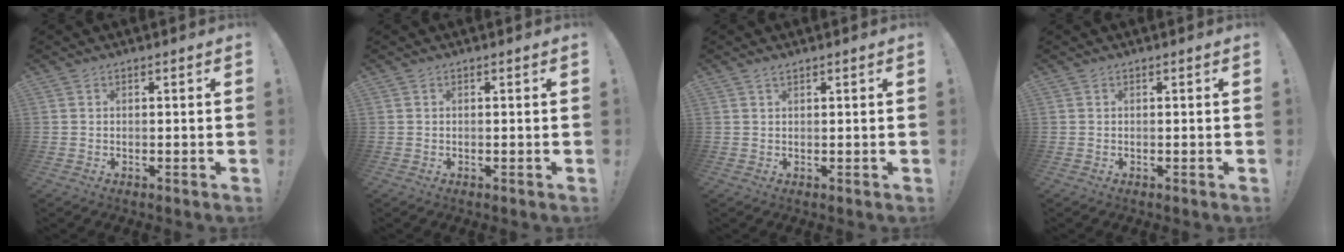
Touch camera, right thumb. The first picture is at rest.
{"total": 0.0}
{"total": 1.0, "force": [0.8, 0.2, 0.6], "torque": [-0.018, 0.002, 0.016]}
{"total": 0.0}